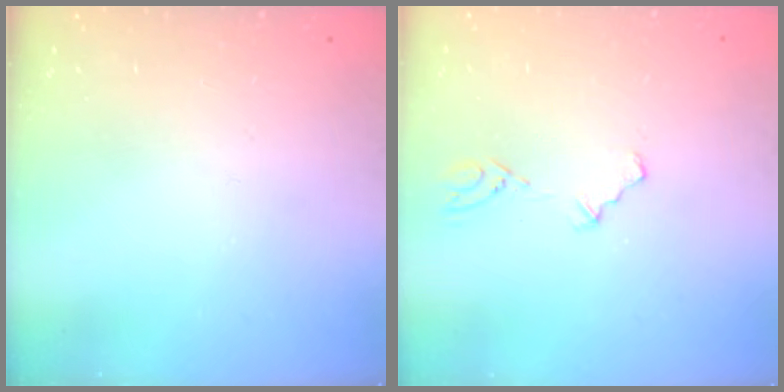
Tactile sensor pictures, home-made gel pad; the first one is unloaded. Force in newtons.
{"total": 3.9, "press": 3.7, "slide": 1.1}